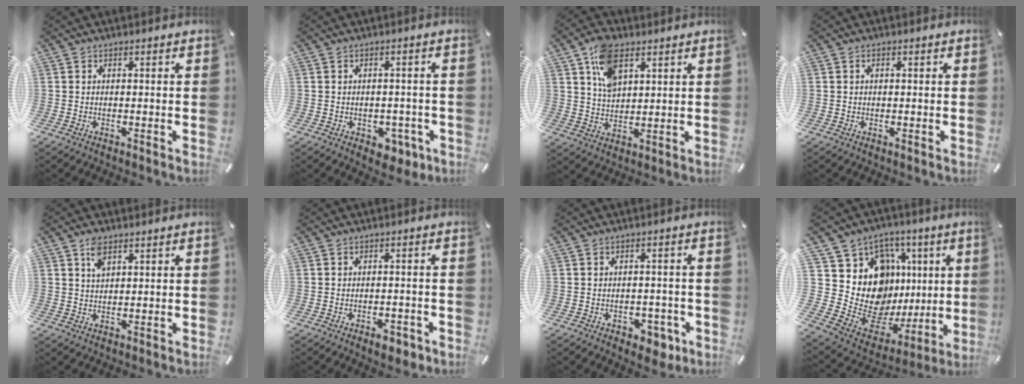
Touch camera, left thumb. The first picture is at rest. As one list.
[{"total": 4.6, "force": [-1.8, 3.5, 2.4], "torque": [-0.022, 0.006, -0.031]}, {"total": 9.7, "force": [4.8, 5.9, 6.0], "torque": [-0.104, -0.005, 0.090]}, {"total": 0.9, "force": [0.2, 0.6, 0.6], "torque": [-0.013, 0.006, 0.001]}, {"total": 3.7, "force": [2.1, 1.9, 2.4], "torque": [-0.045, -0.002, 0.036]}, {"total": 3.9, "force": [-2.5, 2.0, 2.2], "torque": [-0.030, 0.015, -0.042]}, {"total": 5.0, "force": [-2.6, 3.3, 2.7], "torque": [-0.031, 0.016, -0.045]}, {"total": 19.3, "force": [2.7, 16.7, 9.4], "torque": [-0.139, -0.054, 0.084]}]